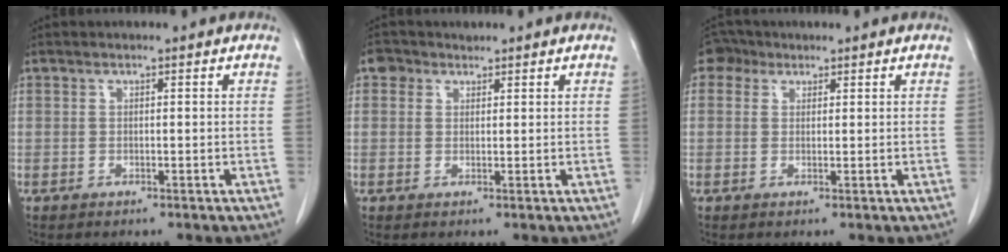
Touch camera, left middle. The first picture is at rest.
{"total": 2.1, "force": [1.3, 1.6, 0.3], "torque": [-0.006, 0.012, 0.019]}
{"total": 2.6, "force": [1.6, 2.1, 0.4], "torque": [-0.008, 0.011, 0.024]}